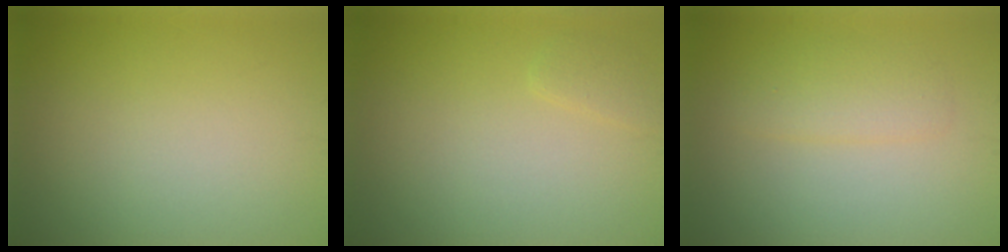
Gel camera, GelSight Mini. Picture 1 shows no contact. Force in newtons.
{"total": 1.0, "press": 1.0, "slide": 0.0}
{"total": 2.2, "press": 2.2, "slide": 0.1}